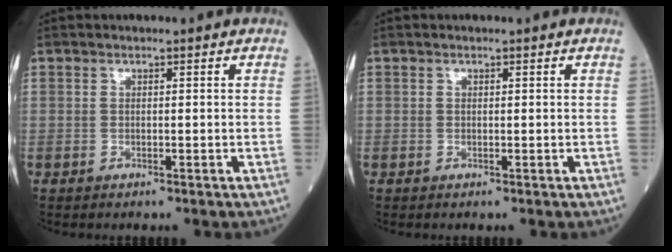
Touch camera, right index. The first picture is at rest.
{"total": 0.0}